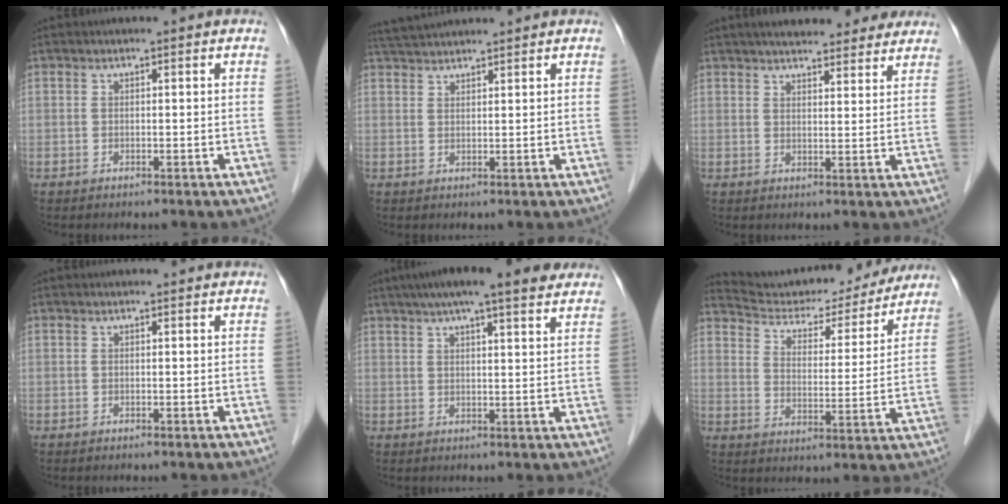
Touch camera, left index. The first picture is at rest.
{"total": 4.6, "force": [4.5, -0.1, 1.2], "torque": [-0.026, 0.031, 0.086]}
{"total": 15.2, "force": [13.2, 3.8, 6.4], "torque": [-0.074, 0.027, 0.165]}
{"total": 1.2, "force": [1.2, 0.2, 0.2], "torque": [-0.013, 0.011, 0.012]}
{"total": 15.1, "force": [11.8, 2.1, 9.2], "torque": [-0.147, 0.042, 0.157]}
{"total": 19.9, "force": [18.8, 3.9, 5.3], "torque": [-0.072, -0.008, 0.258]}